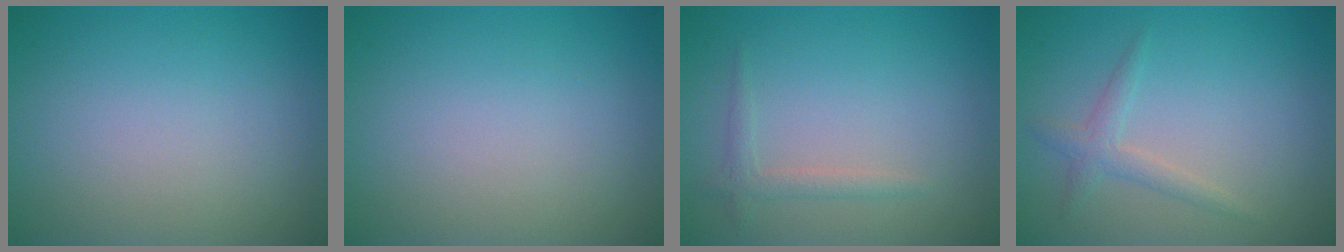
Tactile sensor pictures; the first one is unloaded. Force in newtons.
{"total": 0.0}
{"total": 1.4, "press": 1.4, "slide": 0.1}
{"total": 1.7, "press": 1.7, "slide": 0.1}